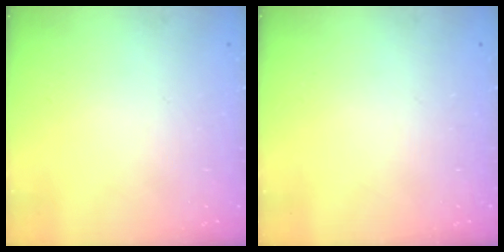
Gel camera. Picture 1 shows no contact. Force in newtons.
{"total": 0.0}